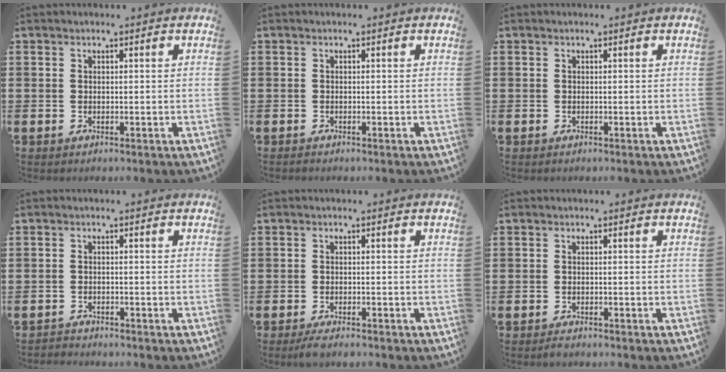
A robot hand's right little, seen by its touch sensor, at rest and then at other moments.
{"total": 0.0}
{"total": 0.0}
{"total": 1.2, "force": [-1.1, 0.1, -0.2], "torque": [0.000, 0.004, -0.025]}
{"total": 1.6, "force": [-1.3, 0.2, 0.9], "torque": [-0.017, 0.002, -0.026]}
{"total": 0.7, "force": [-0.6, 0.2, 0.3], "torque": [-0.007, -0.002, -0.013]}